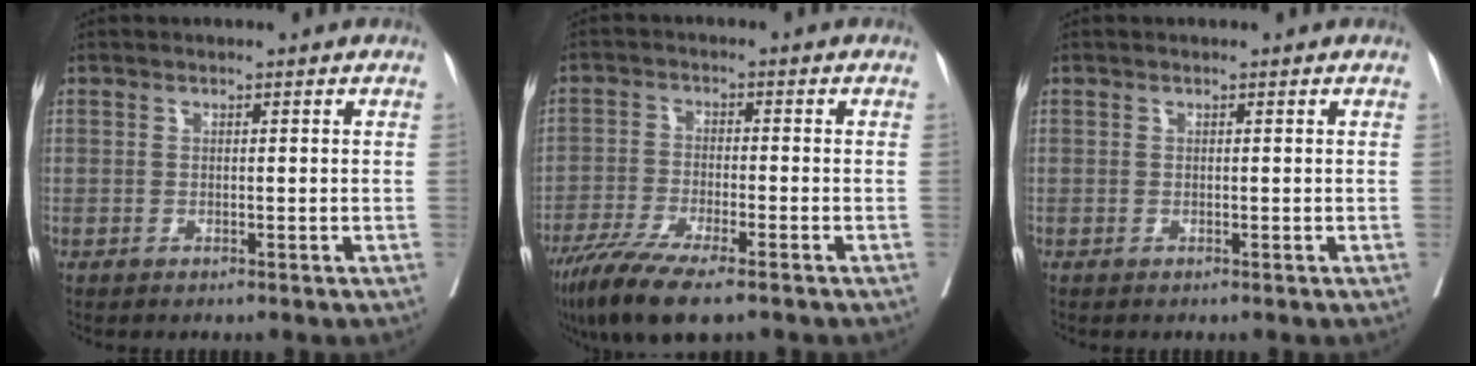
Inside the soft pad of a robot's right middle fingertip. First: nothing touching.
{"total": 10.5, "force": [-7.6, 1.6, 7.1], "torque": [-0.119, -0.024, -0.127]}
{"total": 0.0}